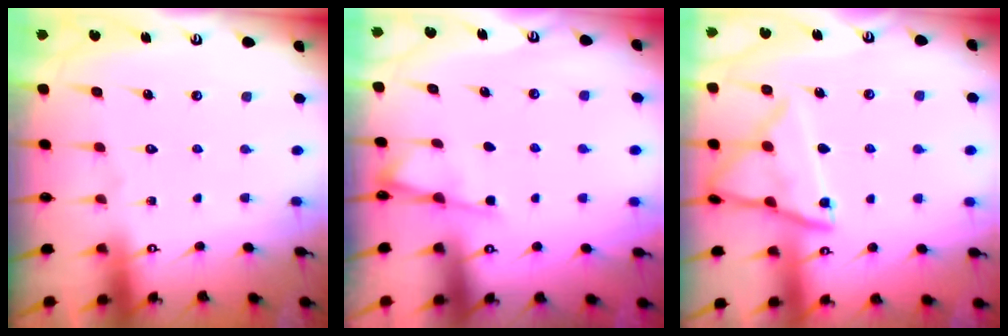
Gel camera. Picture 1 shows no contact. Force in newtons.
{"total": 2.4, "press": 2.4, "slide": 0.5}
{"total": 12.7, "press": 12.6, "slide": 1.2}